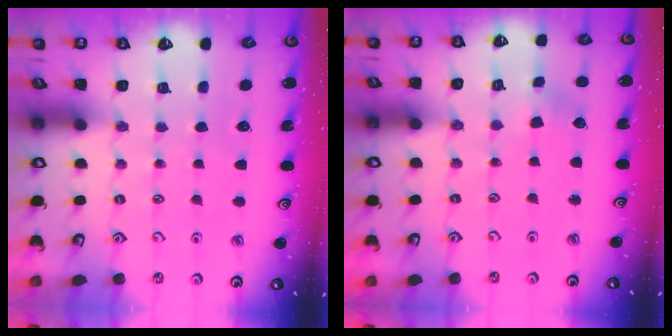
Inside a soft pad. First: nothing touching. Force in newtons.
{"total": 2.3, "press": 2.3, "slide": 0.4}